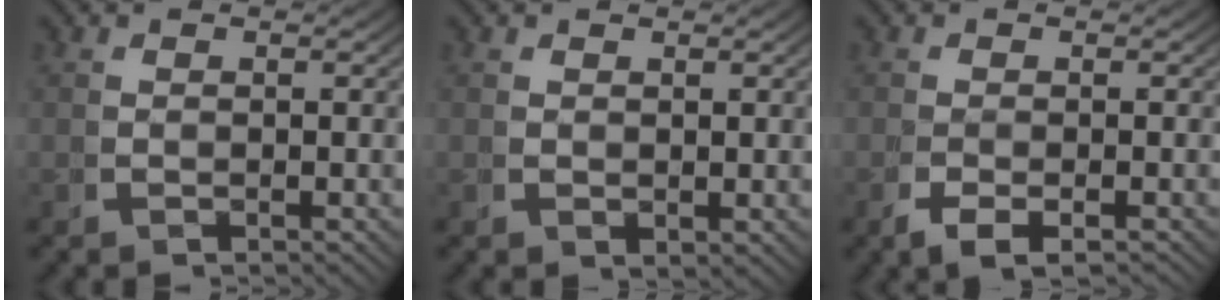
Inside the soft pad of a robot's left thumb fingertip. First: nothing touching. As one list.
[{"total": 0.7, "force": [0.7, 0.2, 0.2], "torque": [-0.001, 0.000, 0.018]}, {"total": 1.1, "force": [-0.9, -0.1, 0.7], "torque": [-0.007, 0.001, -0.014]}]